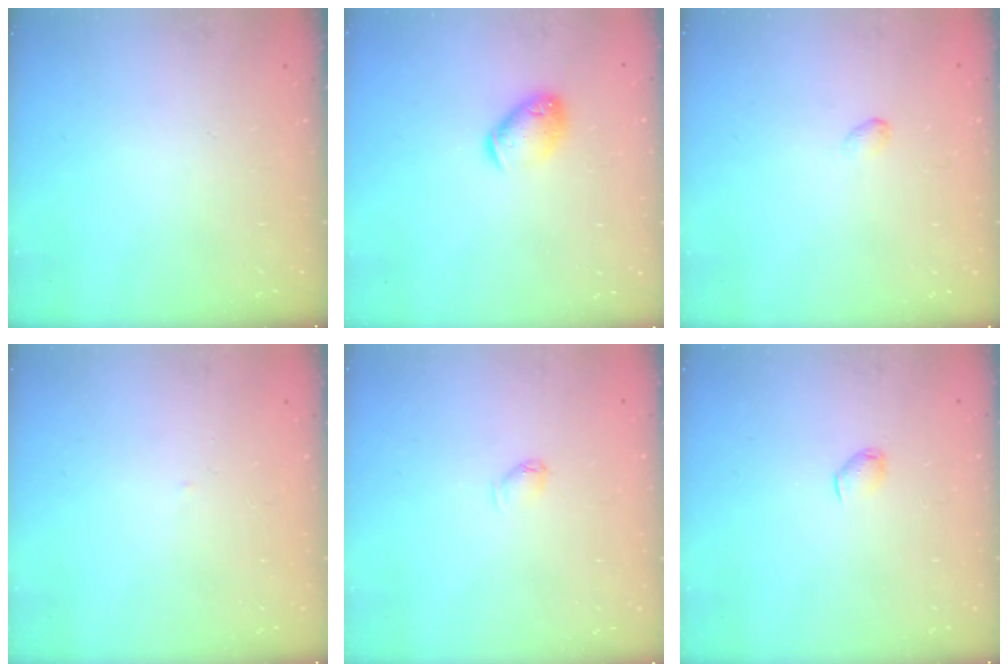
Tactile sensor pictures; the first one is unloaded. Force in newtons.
{"total": 9.6, "press": 9.5, "slide": 1.7}
{"total": 2.7, "press": 2.7, "slide": 0.5}
{"total": 1.6, "press": 1.6, "slide": 0.3}
{"total": 4.1, "press": 4.0, "slide": 0.8}
{"total": 3.0, "press": 3.0, "slide": 0.5}